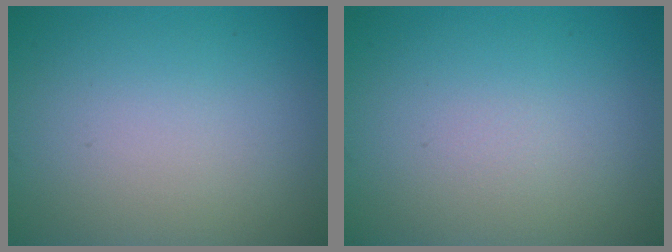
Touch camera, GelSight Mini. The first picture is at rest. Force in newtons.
{"total": 0.0}